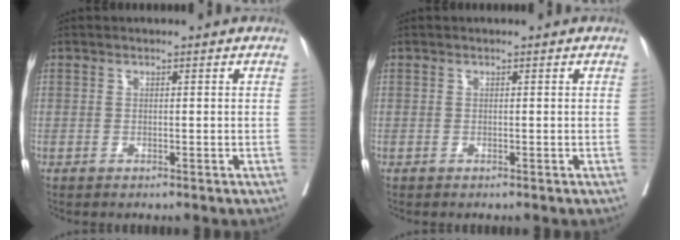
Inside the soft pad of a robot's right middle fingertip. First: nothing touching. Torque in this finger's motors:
{"motor_torque": [0.40, -0.70, -0.05, 0.02]}